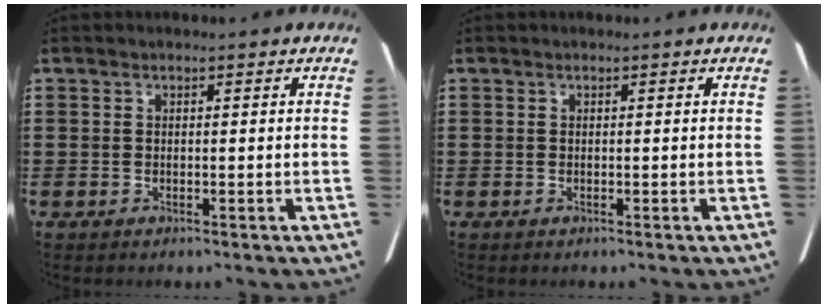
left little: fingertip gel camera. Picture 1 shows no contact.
{"total": 0.0}